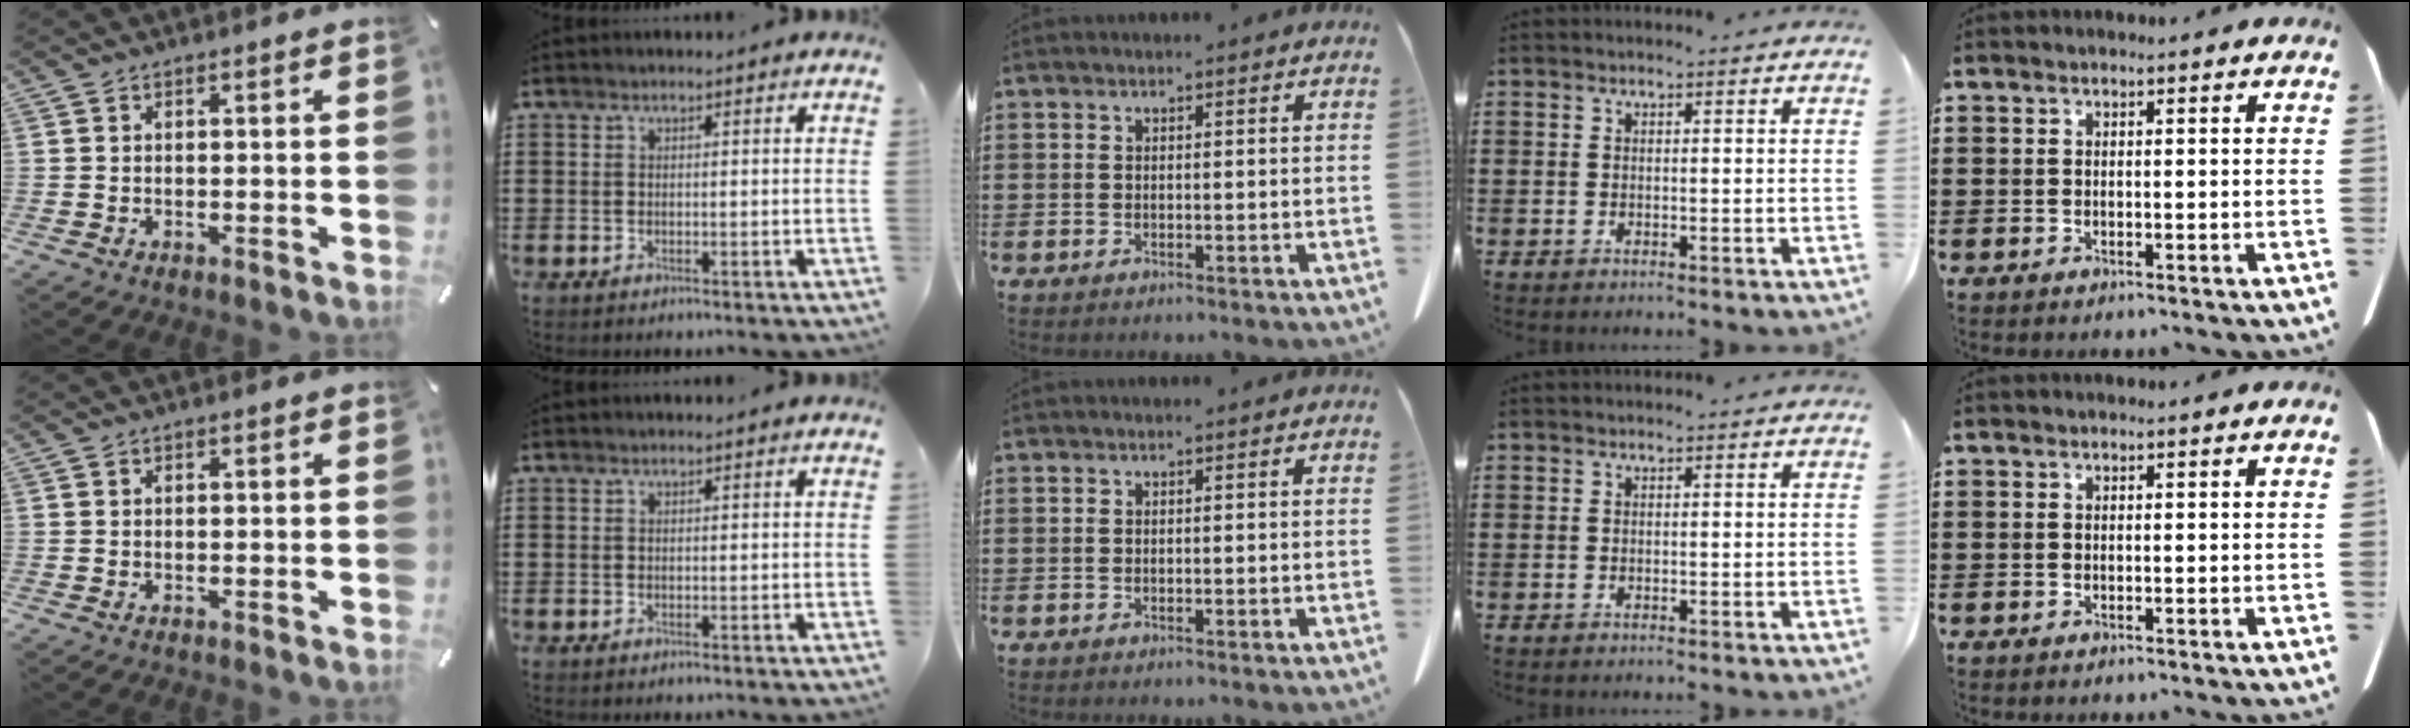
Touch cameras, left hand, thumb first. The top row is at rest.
{}